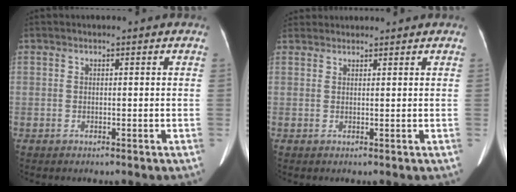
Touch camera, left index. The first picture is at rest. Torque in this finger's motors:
{"motor_torque": [0.94, -1.20, 0.32, 0.21]}